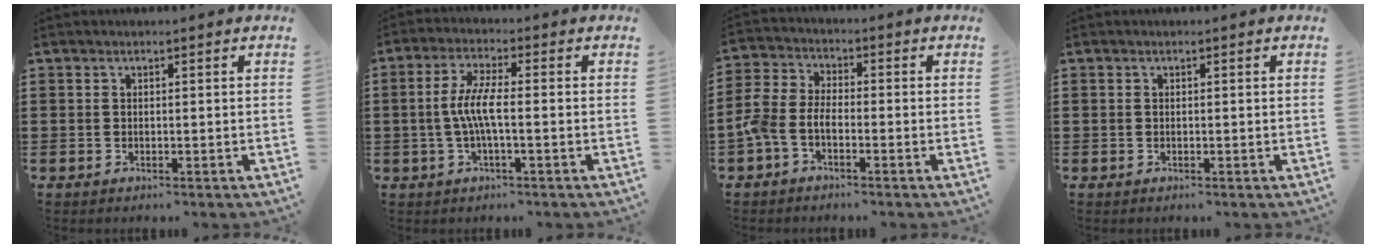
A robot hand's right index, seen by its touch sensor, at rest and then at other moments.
{"total": 5.6, "force": [-0.9, 1.1, 5.4], "torque": [-0.118, -0.005, -0.026]}
{"total": 4.4, "force": [-2.7, 2.0, 2.8], "torque": [-0.085, -0.004, -0.062]}
{"total": 0.0}